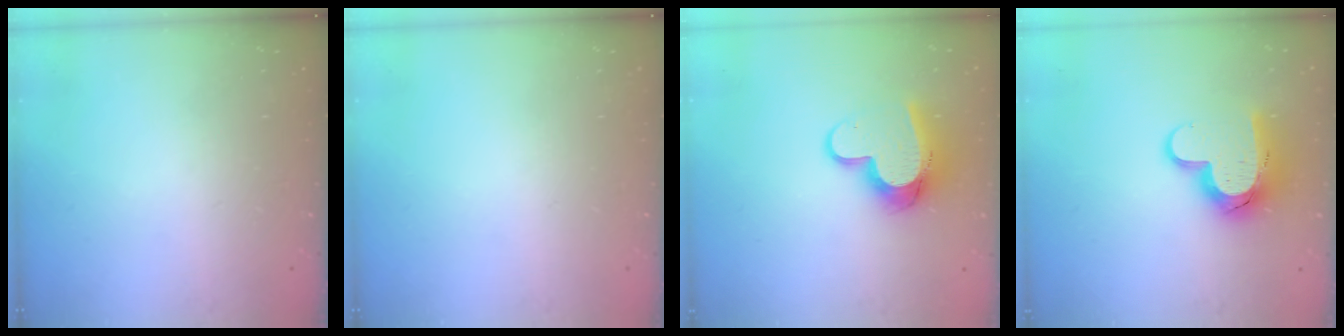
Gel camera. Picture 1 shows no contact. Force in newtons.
{"total": 0.0}
{"total": 12.6, "press": 12.6, "slide": 1.2}
{"total": 13.6, "press": 13.5, "slide": 1.3}